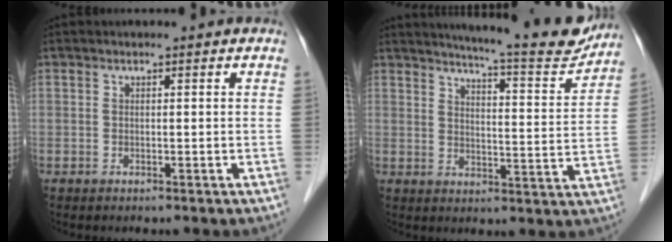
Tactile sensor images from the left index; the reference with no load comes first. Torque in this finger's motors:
{"motor_torque": [0.53, -0.60, 0.23, 0.02]}